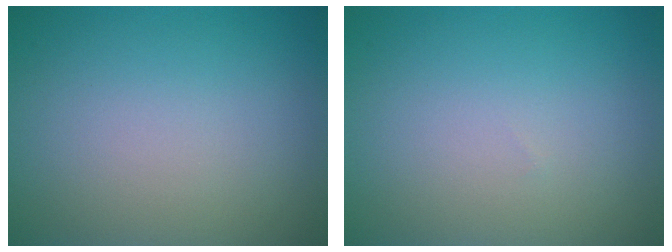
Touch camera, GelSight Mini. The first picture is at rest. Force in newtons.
{"total": 0.0}